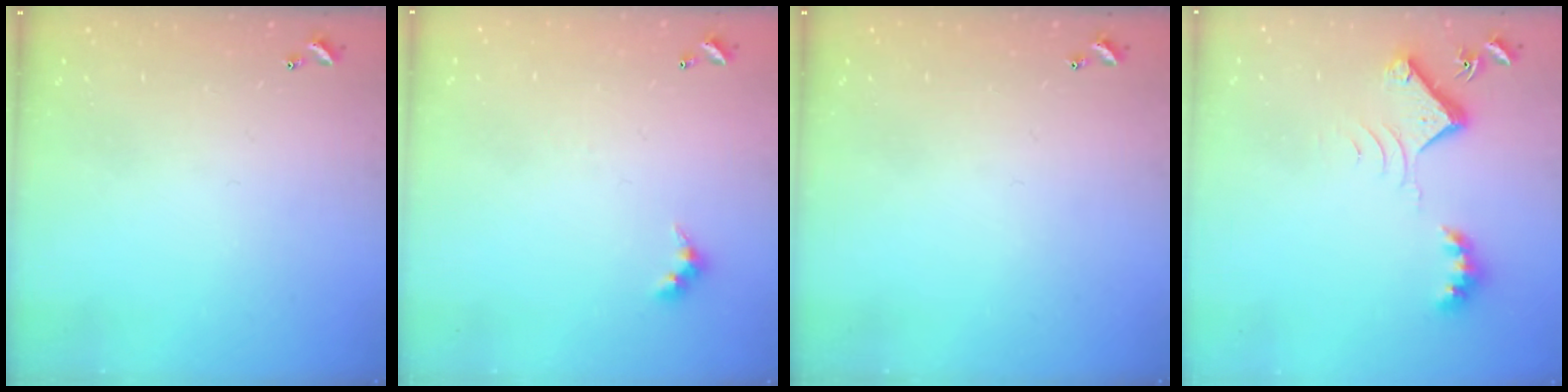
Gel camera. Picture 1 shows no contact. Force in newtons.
{"total": 2.4, "press": 2.4, "slide": 0.5}
{"total": 0.0}
{"total": 8.2, "press": 8.1, "slide": 0.8}